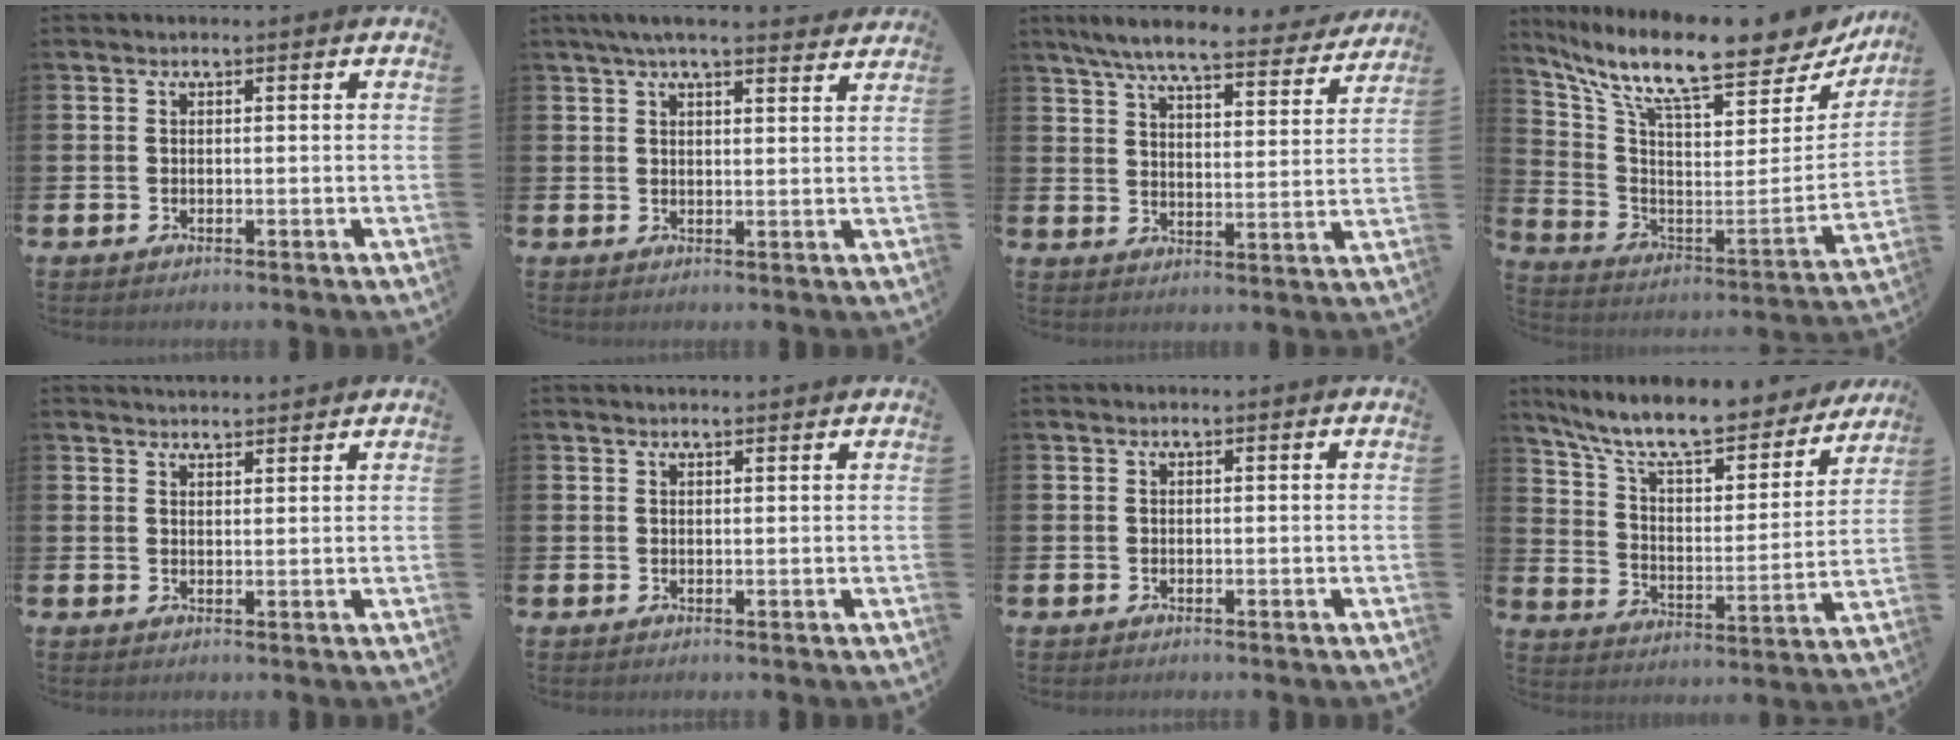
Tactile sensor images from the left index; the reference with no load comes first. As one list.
[{"total": 4.7, "force": [4.3, 0.5, 2.0], "torque": [-0.041, -0.013, 0.075]}, {"total": 7.7, "force": [6.9, 0.8, 3.1], "torque": [-0.076, -0.042, 0.117]}, {"total": 13.1, "force": [10.7, 2.7, 7.1], "torque": [-0.152, -0.085, 0.176]}, {"total": 2.7, "force": [2.7, 0.2, 0.0], "torque": [0.002, -0.016, 0.047]}, {"total": 1.3, "force": [1.3, -0.1, 0.1], "torque": [0.012, -0.009, 0.020]}, {"total": 0.0}, {"total": 11.0, "force": [9.7, 2.6, 4.5], "torque": [-0.112, -0.070, 0.162]}]